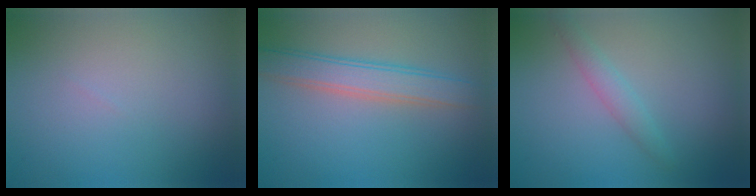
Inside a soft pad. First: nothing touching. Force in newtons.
{"total": 4.1, "press": 4.1, "slide": 0.1}
{"total": 1.7, "press": 1.7, "slide": 0.1}